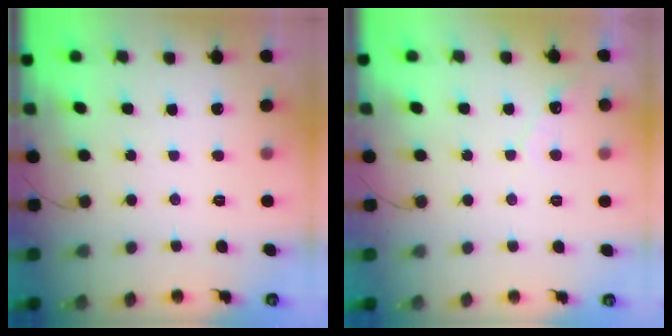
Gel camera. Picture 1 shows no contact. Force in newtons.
{"total": 3.1, "press": 3.1, "slide": 0.1}